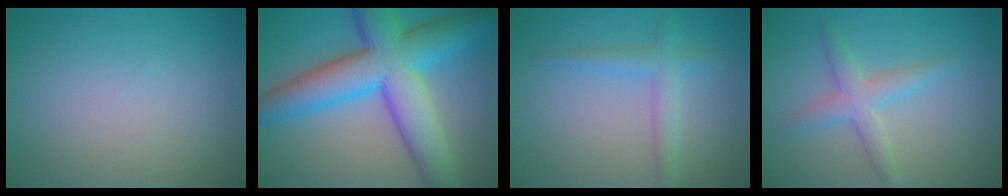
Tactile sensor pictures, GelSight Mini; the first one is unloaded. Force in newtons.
{"total": 11.9, "press": 11.9, "slide": 0.2}
{"total": 2.0, "press": 2.0, "slide": 0.1}
{"total": 2.9, "press": 2.9, "slide": 0.0}